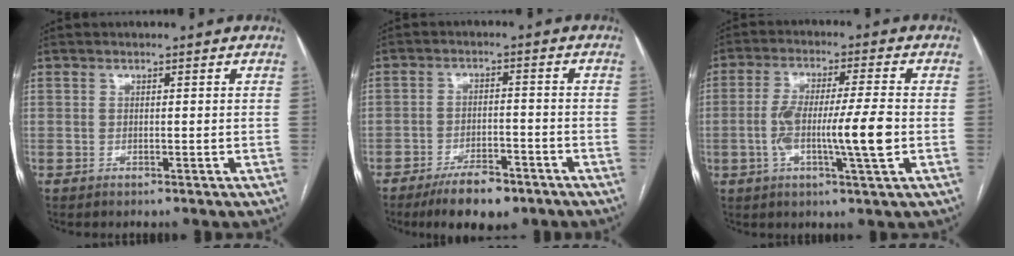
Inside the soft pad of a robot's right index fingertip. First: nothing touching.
{"total": 8.1, "force": [-5.8, 2.8, 4.9], "torque": [-0.081, -0.005, -0.093]}
{"total": 10.2, "force": [-1.7, 0.3, 10.1], "torque": [-0.186, 0.004, -0.033]}